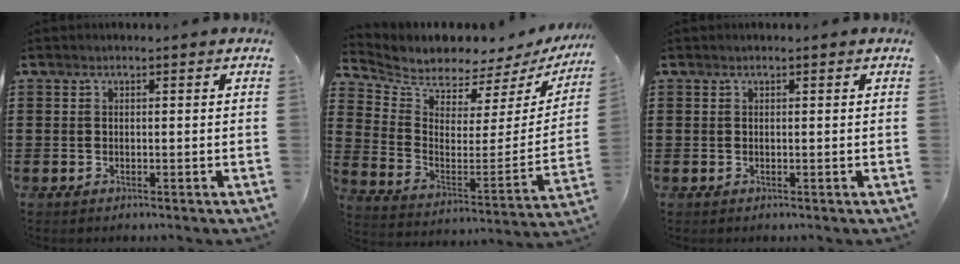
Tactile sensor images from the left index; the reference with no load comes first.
{"total": 4.8, "force": [4.8, 0.8, -0.3], "torque": [-0.033, -0.056, 0.079]}
{"total": 0.0}